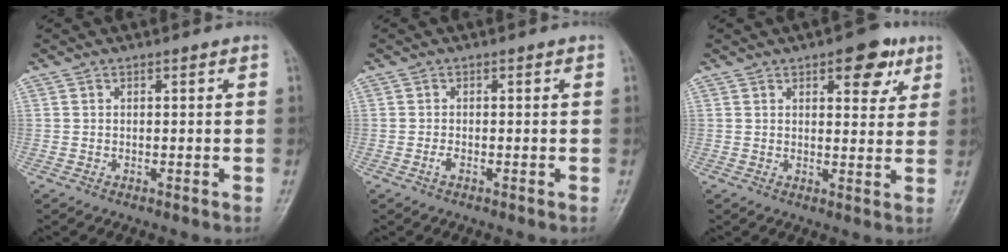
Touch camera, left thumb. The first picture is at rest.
{"total": 0.9, "force": [-0.5, 0.4, 0.7], "torque": [-0.016, -0.002, -0.011]}
{"total": 7.9, "force": [4.1, 3.8, 5.6], "torque": [-0.040, -0.014, 0.047]}